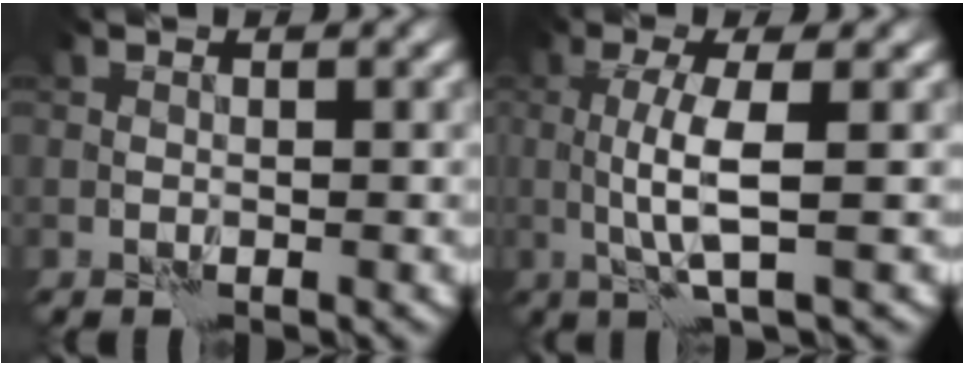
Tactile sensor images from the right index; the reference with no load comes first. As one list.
[{"total": 3.8, "force": [0.4, 0.5, 3.8], "torque": [-0.077, -0.005, 0.006]}]